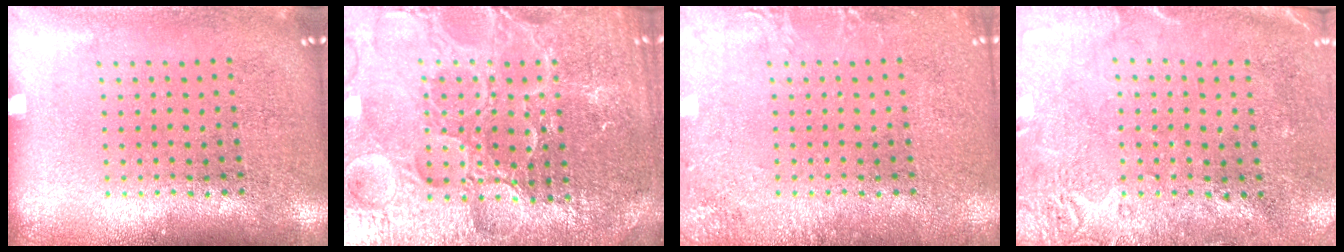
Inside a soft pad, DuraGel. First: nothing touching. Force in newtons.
{"total": 5.7, "press": 5.2, "slide": 2.4}
{"total": 1.9, "press": 1.9, "slide": 0.2}
{"total": 2.8, "press": 2.2, "slide": 1.7}